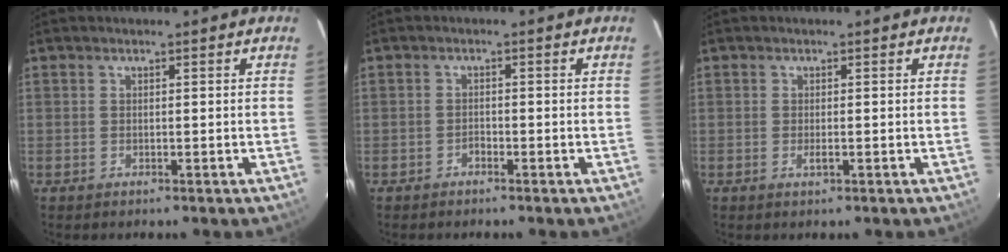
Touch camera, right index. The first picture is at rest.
{"total": 1.0, "force": [-0.9, 0.5, 0.1], "torque": [-0.001, 0.001, -0.016]}
{"total": 1.1, "force": [-0.4, 0.2, 1.0], "torque": [-0.018, -0.004, -0.006]}